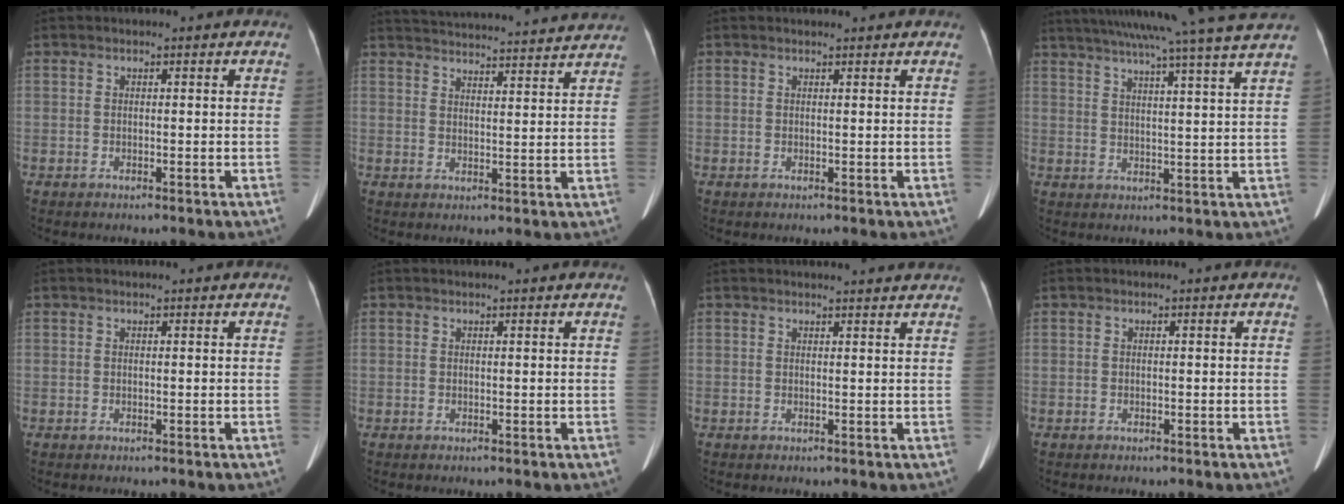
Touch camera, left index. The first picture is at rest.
{"total": 22.0, "force": [21.1, 1.5, 6.0], "torque": [-0.097, 0.003, 0.275]}
{"total": 2.6, "force": [2.5, 0.2, 0.7], "torque": [-0.010, 0.013, 0.030]}
{"total": 21.2, "force": [18.2, -2.5, 10.6], "torque": [-0.183, -0.014, 0.244]}
{"total": 1.3, "force": [1.2, -0.1, 0.5], "torque": [-0.008, 0.015, 0.019]}
{"total": 2.4, "force": [2.2, -0.1, 0.9], "torque": [-0.011, 0.018, 0.028]}
{"total": 6.0, "force": [5.8, -0.1, 1.6], "torque": [-0.018, 0.014, 0.055]}
{"total": 0.0}